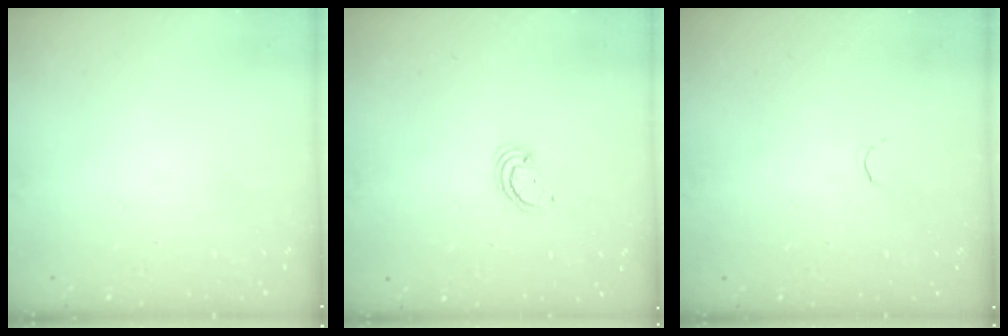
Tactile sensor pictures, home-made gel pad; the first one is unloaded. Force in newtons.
{"total": 2.3, "press": 2.3, "slide": 0.1}
{"total": 1.7, "press": 1.6, "slide": 0.5}